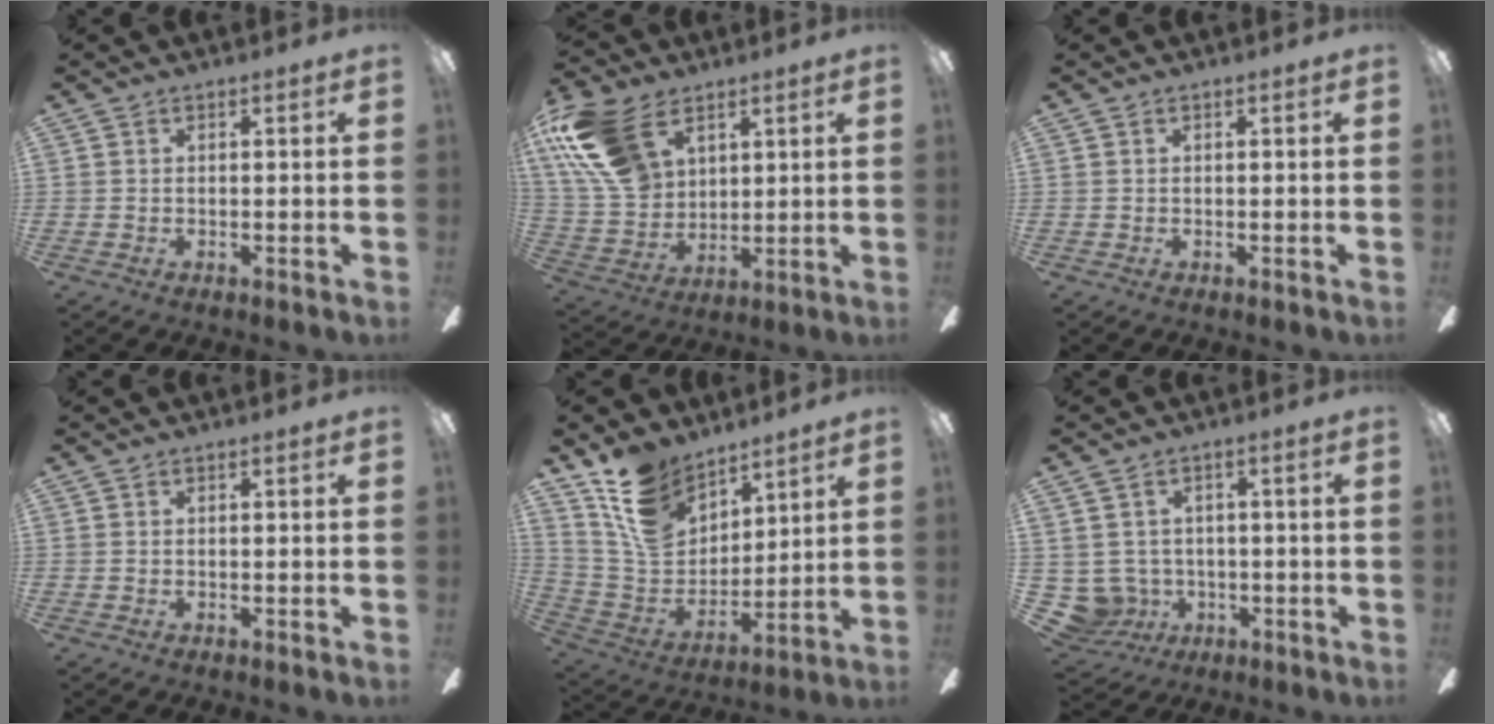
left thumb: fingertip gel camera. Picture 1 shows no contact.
{"total": 18.5, "force": [9.1, 11.7, 11.0], "torque": [-0.258, -0.020, 0.173]}
{"total": 0.0}
{"total": 0.0}
{"total": 14.8, "force": [10.7, 8.8, 5.2], "torque": [-0.126, -0.055, 0.214]}
{"total": 6.1, "force": [0.3, 6.0, 1.3], "torque": [-0.069, -0.003, 0.010]}